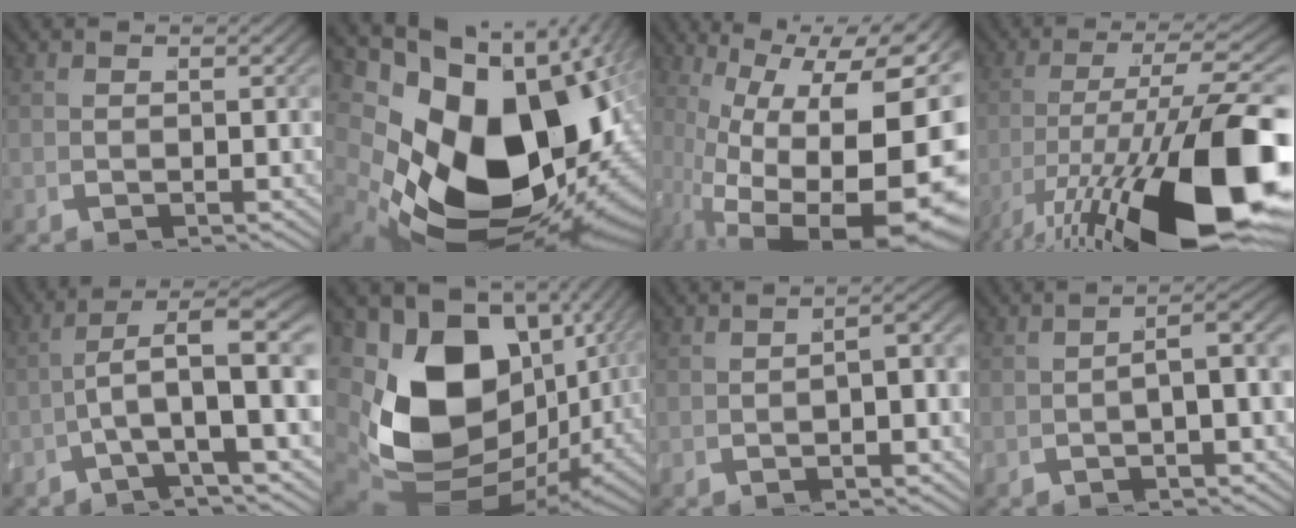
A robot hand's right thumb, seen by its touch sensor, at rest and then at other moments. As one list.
[{"total": 25.6, "force": [-0.9, 16.3, 19.7], "torque": [-0.350, -0.065, 0.026]}, {"total": 19.3, "force": [-1.4, 11.0, 15.8], "torque": [-0.264, -0.080, 0.017]}, {"total": 15.9, "force": [-3.8, 6.4, 14.1], "torque": [-0.254, -0.043, -0.023]}, {"total": 7.2, "force": [0.6, 3.4, 6.3], "torque": [-0.109, -0.024, 0.013]}, {"total": 20.2, "force": [-0.1, 13.7, 14.9], "torque": [-0.307, -0.058, 0.026]}, {"total": 2.8, "force": [-0.5, 1.3, 2.4], "torque": [-0.030, 0.012, -0.013]}, {"total": 4.2, "force": [-0.5, 1.9, 3.7], "torque": [-0.055, 0.012, -0.011]}]